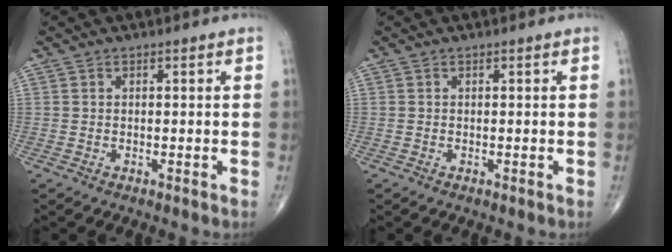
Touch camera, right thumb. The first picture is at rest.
{"total": 0.0}